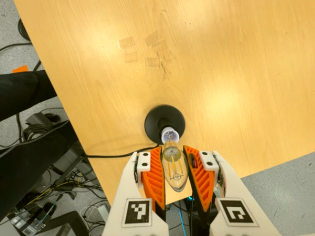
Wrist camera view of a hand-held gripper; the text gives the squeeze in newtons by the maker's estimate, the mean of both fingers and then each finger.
{"total": 20.5, "left": 21.8, "right": 19.3}